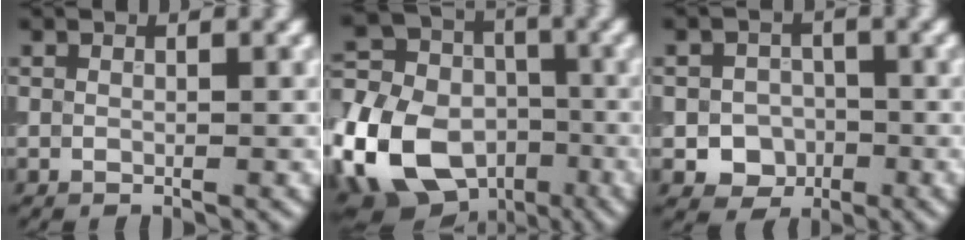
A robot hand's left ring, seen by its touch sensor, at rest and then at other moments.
{"total": 14.4, "force": [-5.9, 10.3, 8.0], "torque": [-0.192, -0.015, -0.117]}
{"total": 3.4, "force": [-1.0, 2.9, 1.4], "torque": [-0.007, -0.003, -0.020]}